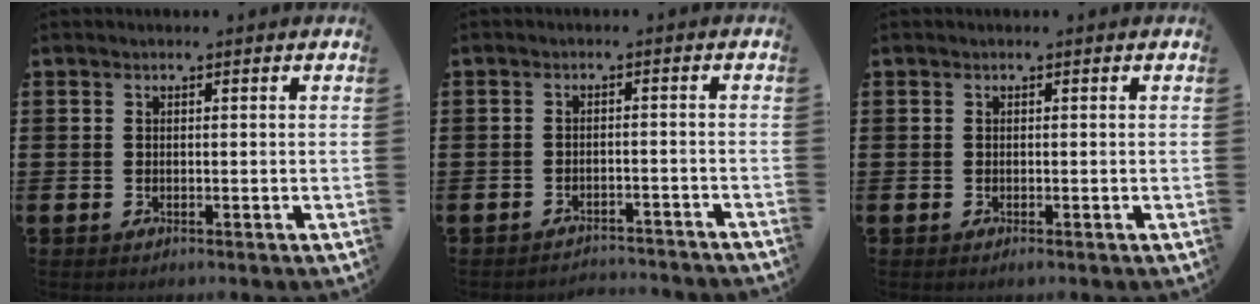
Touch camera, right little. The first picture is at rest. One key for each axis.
{"total": 2.0, "fx": -2.0, "fy": -0.1, "fz": -0.2, "tx": -0.002, "ty": 0.005, "tz": -0.044}
{"total": 0.0}